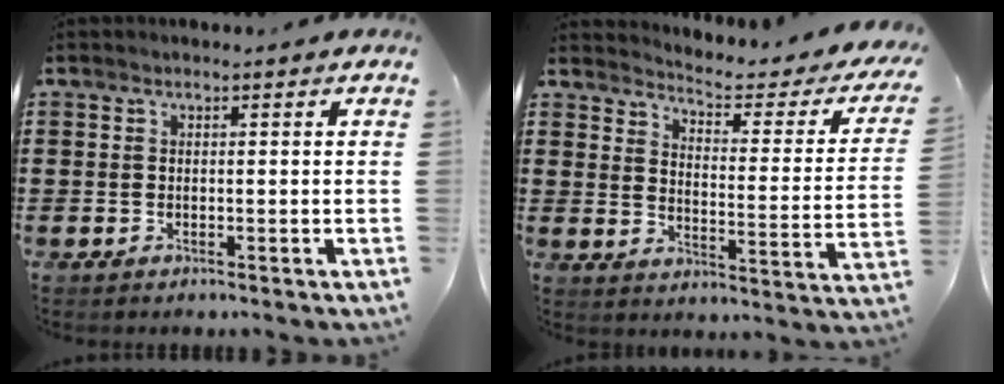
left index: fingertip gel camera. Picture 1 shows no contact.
{"total": 3.5, "force": [3.2, 0.1, 1.4], "torque": [-0.041, -0.031, 0.042]}